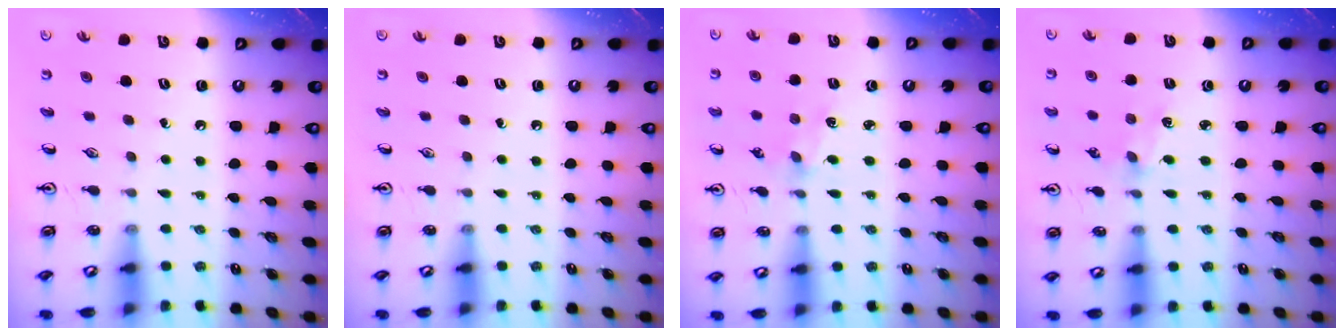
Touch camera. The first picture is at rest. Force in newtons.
{"total": 0.0}
{"total": 1.2, "press": 1.2, "slide": 0.2}
{"total": 1.2, "press": 1.2, "slide": 0.2}